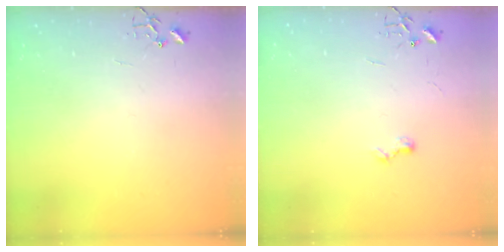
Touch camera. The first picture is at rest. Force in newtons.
{"total": 6.0, "press": 6.0, "slide": 0.7}